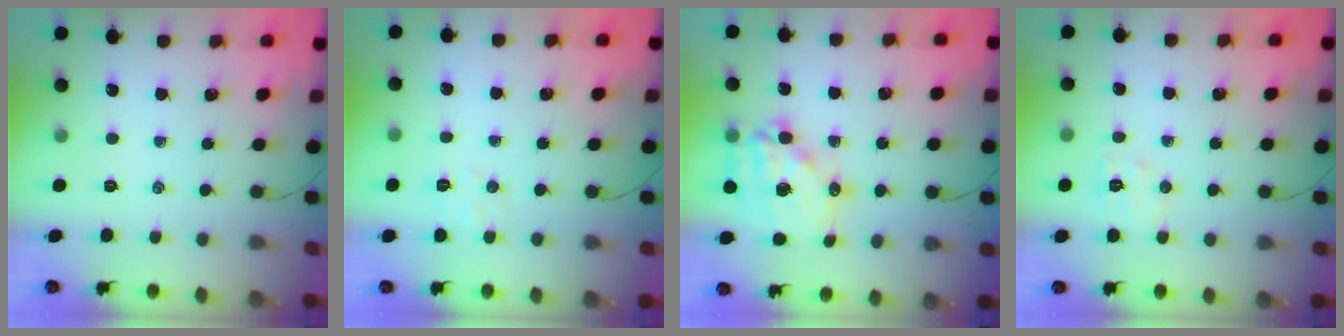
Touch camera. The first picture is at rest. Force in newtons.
{"total": 4.7, "press": 4.5, "slide": 1.1}
{"total": 15.2, "press": 14.8, "slide": 3.5}
{"total": 6.1, "press": 6.0, "slide": 1.1}